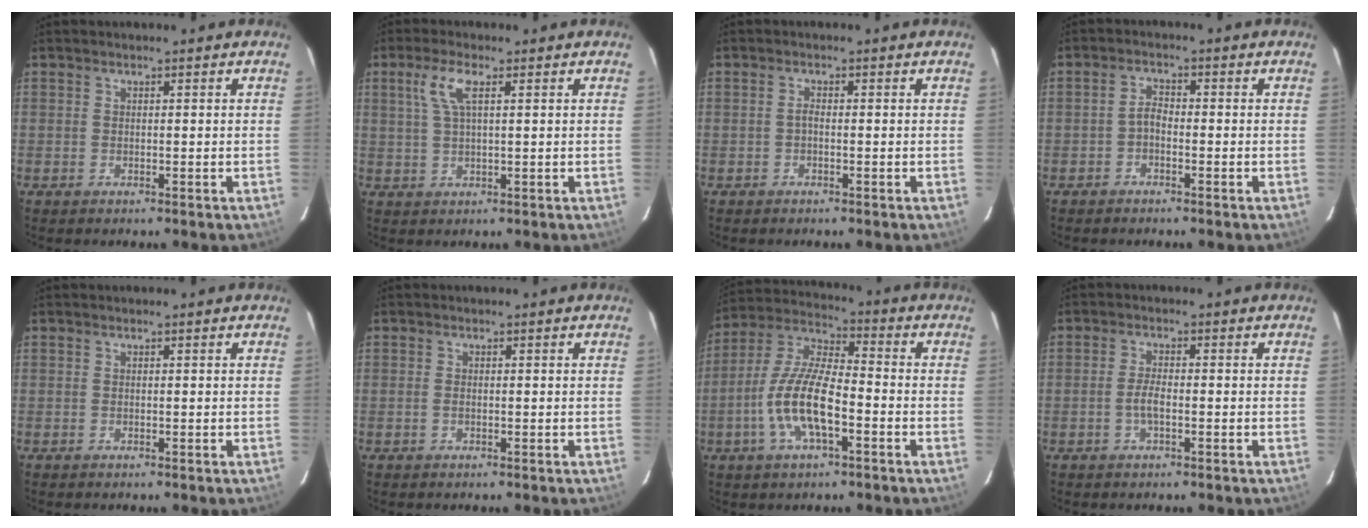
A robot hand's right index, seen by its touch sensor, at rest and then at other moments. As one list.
[{"total": 4.9, "force": [1.9, 1.3, 4.4], "torque": [-0.091, 0.007, 0.039]}, {"total": 0.8, "force": [-0.3, 0.3, 0.7], "torque": [-0.014, 0.005, -0.009]}, {"total": 1.9, "force": [-1.2, 0.9, 1.2], "torque": [-0.026, 0.008, -0.024]}, {"total": 0.0}, {"total": 0.8, "force": [-0.3, 0.5, 0.6], "torque": [-0.014, -0.001, -0.006]}, {"total": 12.9, "force": [-4.4, 4.2, 11.4], "torque": [-0.240, 0.000, -0.084]}, {"total": 2.6, "force": [-0.9, 0.6, 2.3], "torque": [-0.051, 0.002, -0.018]}]